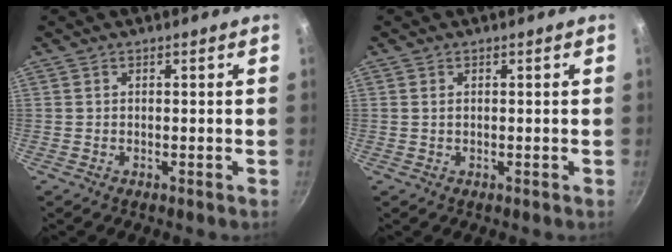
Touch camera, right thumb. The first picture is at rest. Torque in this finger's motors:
{"motor_torque": [-0.19, 0.06, -0.14, -0.11, -0.04]}